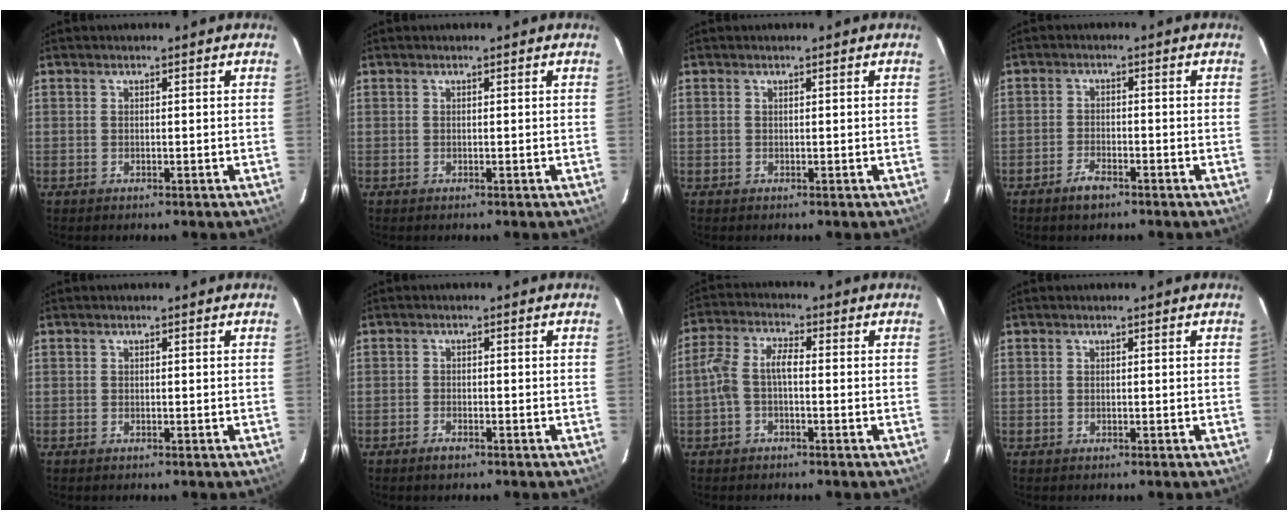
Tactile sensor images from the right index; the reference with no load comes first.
{"total": 0.0}
{"total": 0.0}
{"total": 3.5, "force": [-2.7, 1.4, 1.9], "torque": [-0.050, -0.001, -0.051]}
{"total": 0.0}
{"total": 1.9, "force": [-1.5, 0.7, 0.9], "torque": [-0.023, 0.000, -0.029]}
{"total": 5.0, "force": [-1.3, 2.0, 4.3], "torque": [-0.102, 0.018, -0.027]}
{"total": 0.0}